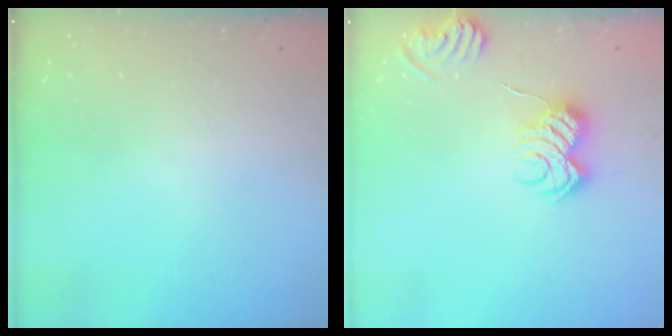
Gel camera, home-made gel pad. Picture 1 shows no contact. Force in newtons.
{"total": 9.6, "press": 9.6, "slide": 0.5}